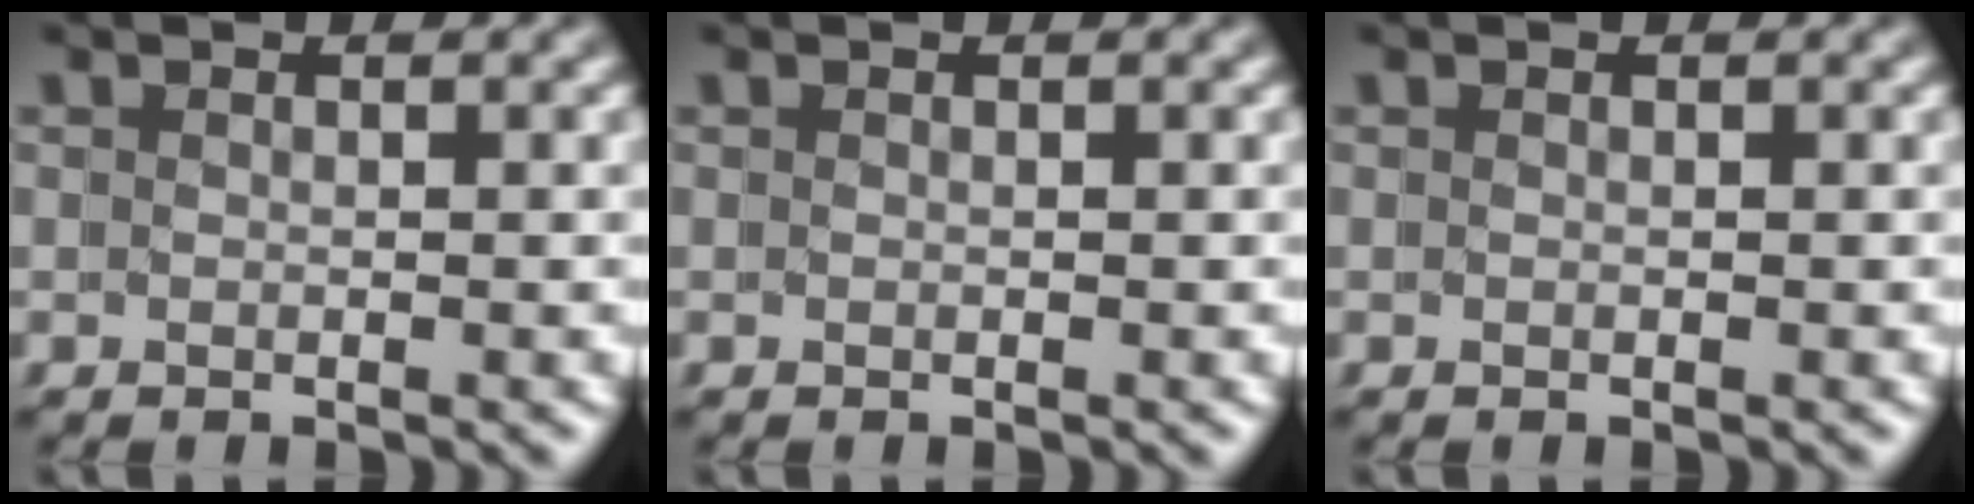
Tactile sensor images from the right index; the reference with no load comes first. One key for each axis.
{"total": 0.0}
{"total": 0.0}